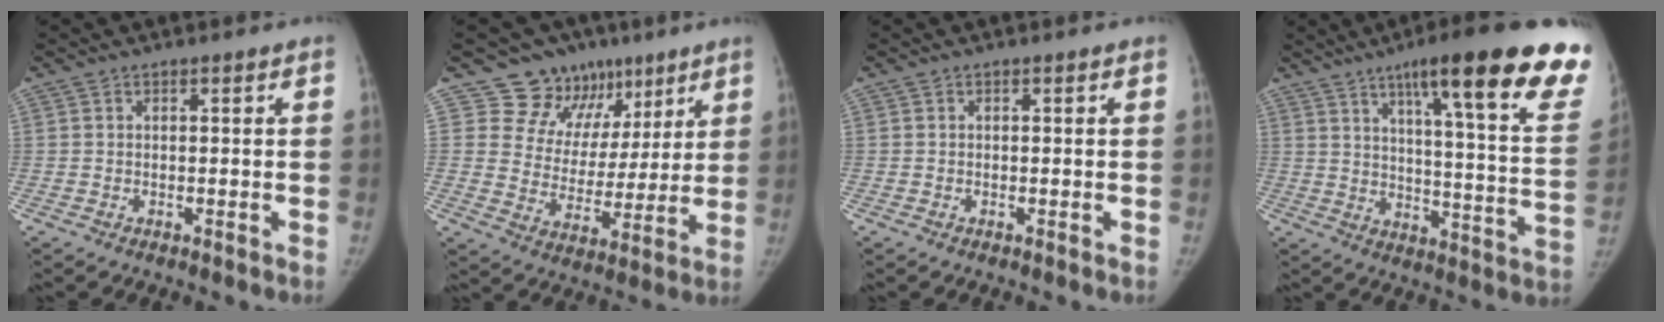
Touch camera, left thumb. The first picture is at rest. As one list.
[{"total": 13.9, "force": [8.8, 10.4, 2.9], "torque": [0.009, -0.034, 0.137]}, {"total": 0.0}, {"total": 28.2, "force": [18.4, 4.6, 20.8], "torque": [-0.248, -0.068, 0.244]}]